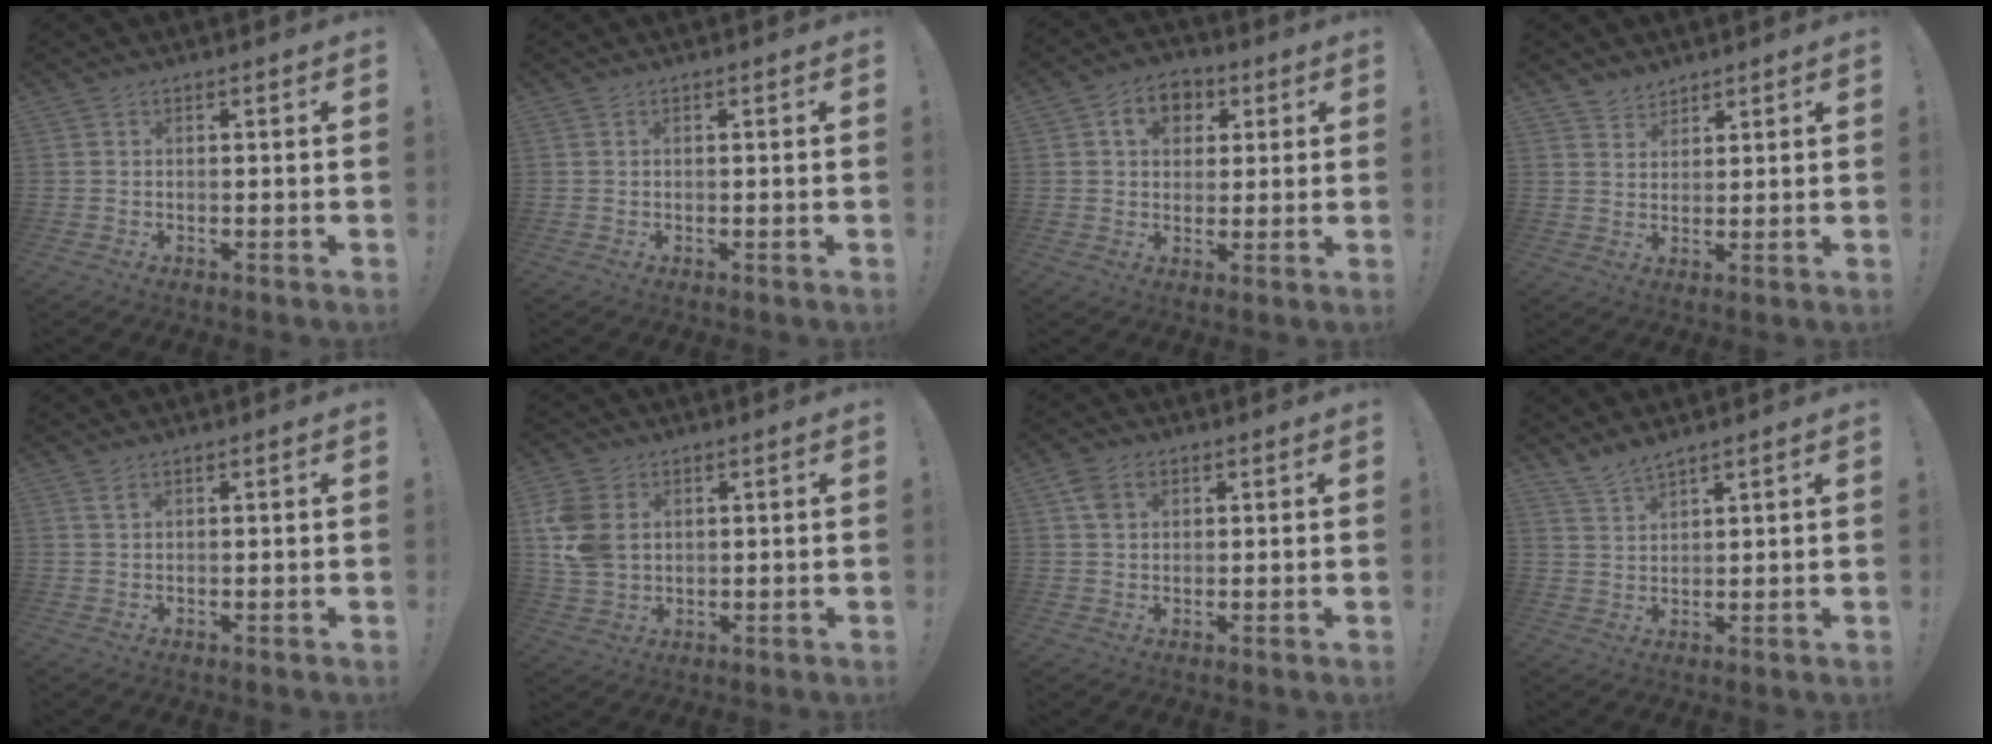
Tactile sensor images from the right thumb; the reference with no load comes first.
{"total": 0.0}
{"total": 8.5, "force": [2.9, 6.7, 4.2], "torque": [-0.050, -0.003, 0.054]}
{"total": 4.2, "force": [3.6, 2.1, 0.2], "torque": [0.006, -0.028, 0.066]}
{"total": 1.5, "force": [1.0, 0.3, 1.1], "torque": [-0.015, -0.001, 0.016]}
{"total": 10.6, "force": [2.8, 7.9, 6.5], "torque": [-0.141, 0.002, 0.059]}
{"total": 5.0, "force": [2.2, 3.5, 2.8], "torque": [-0.040, -0.002, 0.042]}
{"total": 4.7, "force": [4.3, 0.9, 1.7], "torque": [-0.035, -0.026, 0.081]}